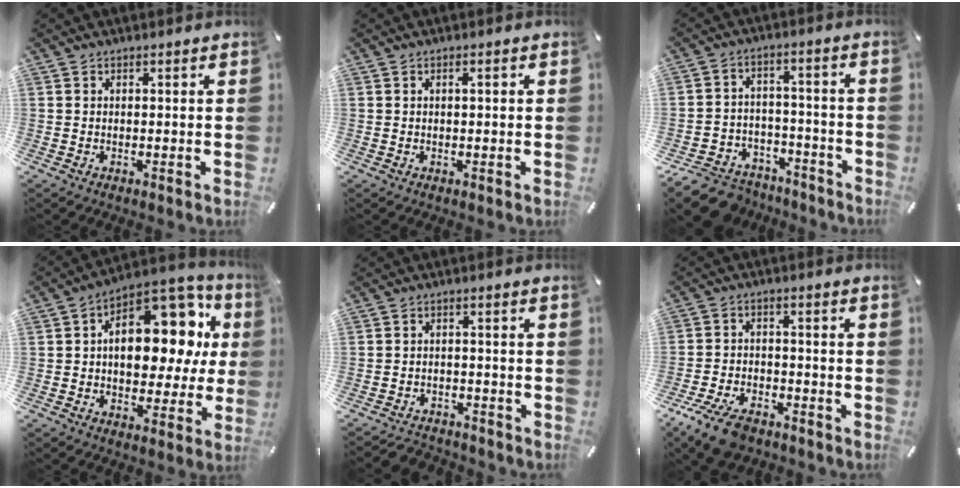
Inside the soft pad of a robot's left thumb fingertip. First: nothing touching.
{"total": 1.1, "force": [0.1, 0.3, 1.0], "torque": [-0.018, 0.002, 0.001]}
{"total": 8.7, "force": [-6.1, 5.8, 2.2], "torque": [-0.032, 0.040, -0.108]}
{"total": 19.3, "force": [4.8, 12.2, 14.2], "torque": [-0.176, -0.043, 0.084]}
{"total": 3.3, "force": [-2.9, 1.5, 0.5], "torque": [-0.015, 0.016, -0.059]}
{"total": 8.9, "force": [-6.2, 4.4, 4.7], "torque": [-0.092, 0.031, -0.115]}